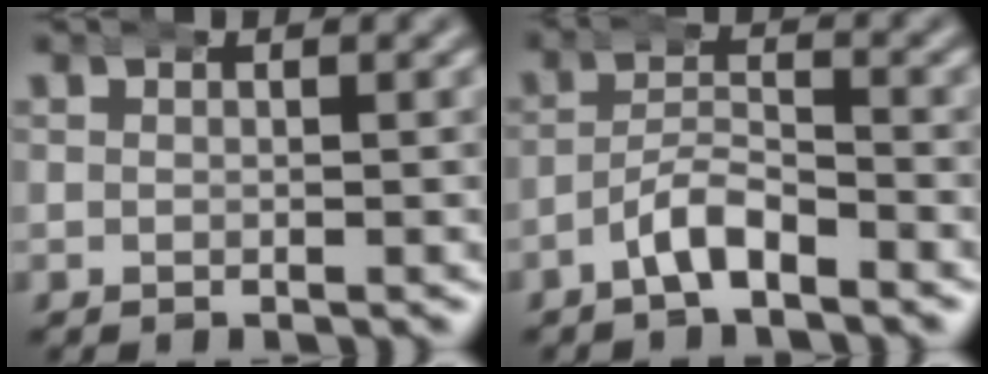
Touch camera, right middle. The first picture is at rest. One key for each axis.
{"total": 3.5, "fx": -2.7, "fy": 1.7, "fz": 1.6, "tx": -0.010, "ty": 0.009, "tz": -0.060}